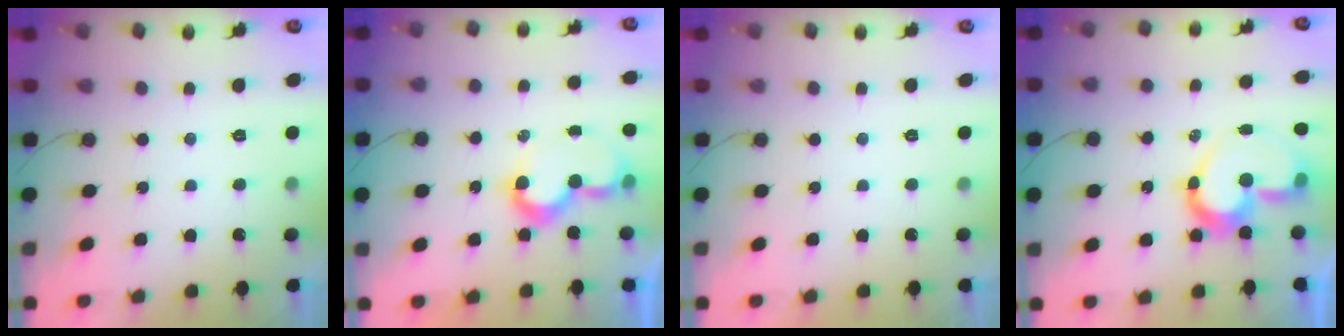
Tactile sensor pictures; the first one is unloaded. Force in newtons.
{"total": 7.7, "press": 7.7, "slide": 0.7}
{"total": 1.7, "press": 1.7, "slide": 0.0}
{"total": 12.3, "press": 12.2, "slide": 2.0}